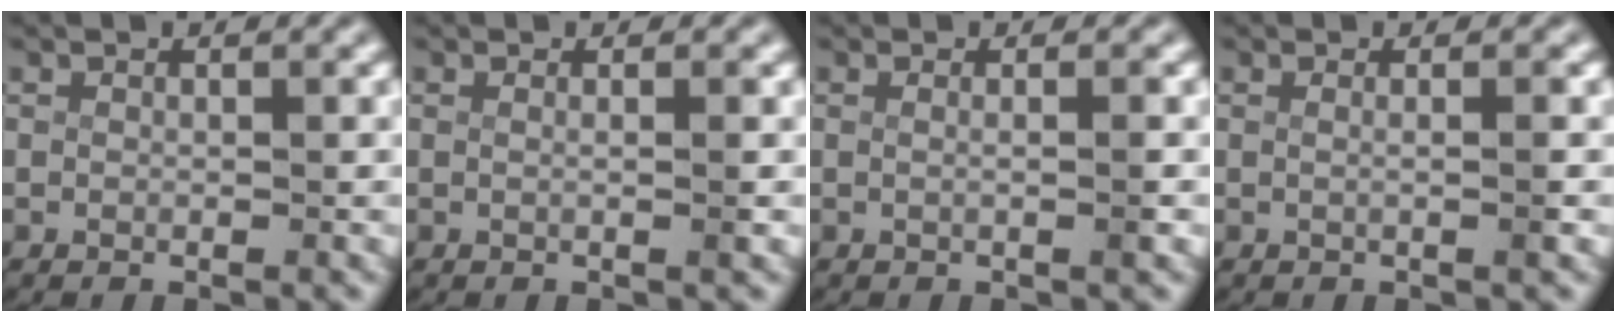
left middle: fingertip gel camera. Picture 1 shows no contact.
{"total": 1.1, "force": [0.0, -0.3, 1.0], "torque": [-0.018, -0.002, -0.001]}
{"total": 1.3, "force": [-0.2, -0.2, 1.3], "torque": [-0.023, -0.001, -0.005]}
{"total": 1.3, "force": [-0.2, -0.3, 1.3], "torque": [-0.022, -0.001, -0.004]}